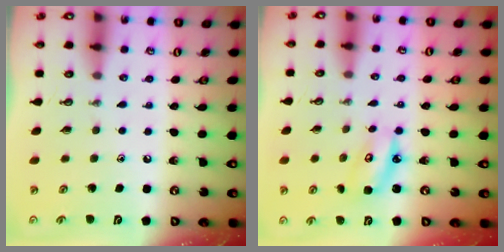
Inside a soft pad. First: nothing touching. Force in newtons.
{"total": 5.3, "press": 5.3, "slide": 0.5}